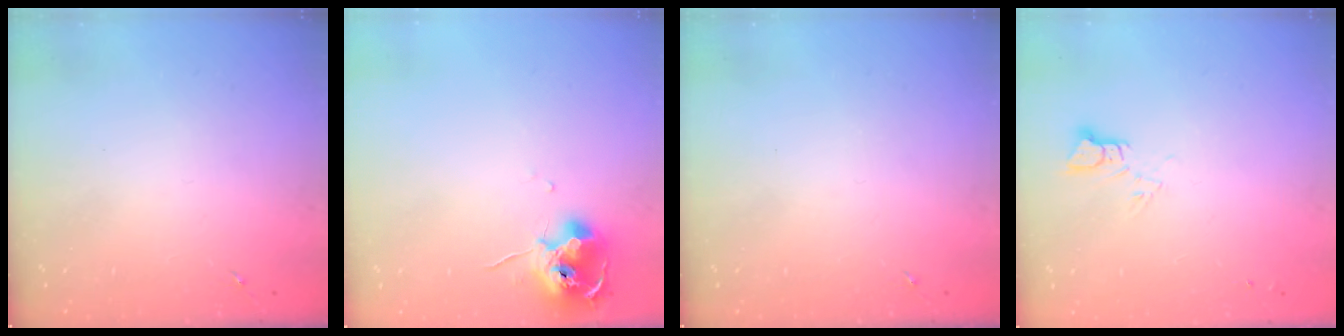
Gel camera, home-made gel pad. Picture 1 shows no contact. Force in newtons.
{"total": 10.4, "press": 10.3, "slide": 0.7}
{"total": 0.0}
{"total": 3.4, "press": 3.4, "slide": 0.1}